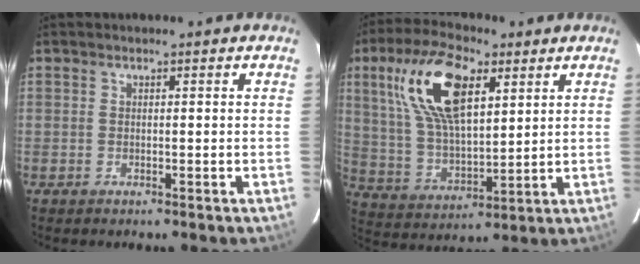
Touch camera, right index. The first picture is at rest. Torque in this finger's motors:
{"motor_torque": [0.80, 0.15, 0.75, 0.13]}